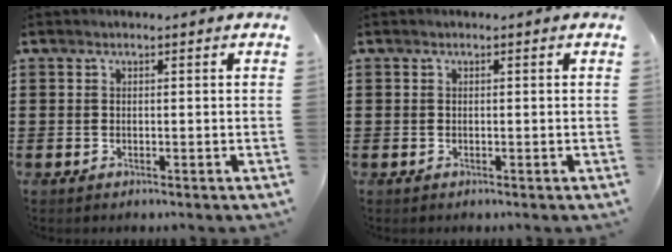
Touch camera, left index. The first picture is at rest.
{"total": 0.0}